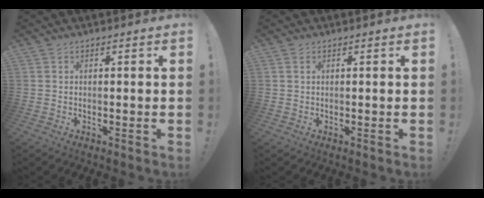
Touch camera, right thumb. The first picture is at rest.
{"total": 0.9, "force": [0.5, 0.5, 0.6], "torque": [-0.015, 0.002, 0.009]}